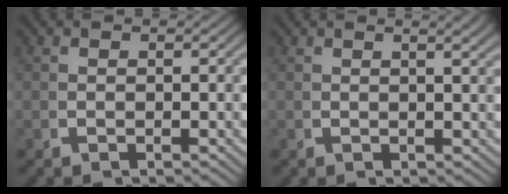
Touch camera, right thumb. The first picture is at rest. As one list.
[{"total": 1.8, "force": [1.1, 0.3, 1.5], "torque": [-0.019, 0.005, 0.016]}]